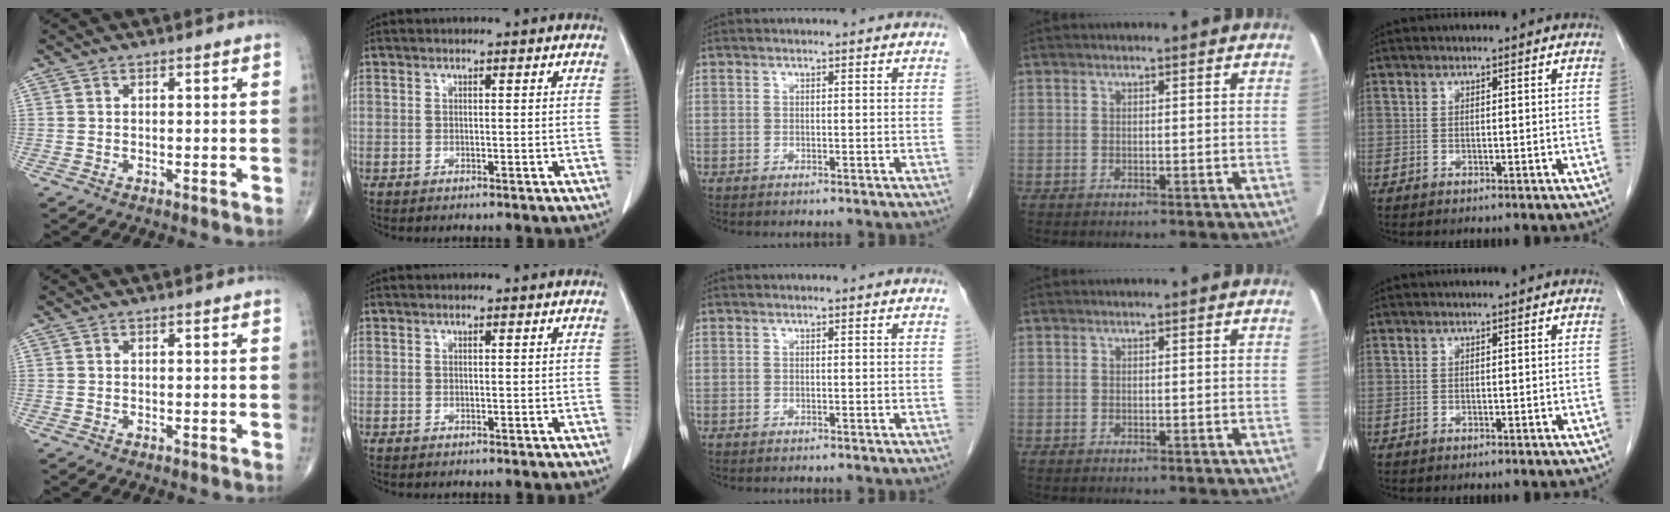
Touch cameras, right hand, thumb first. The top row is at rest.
{}